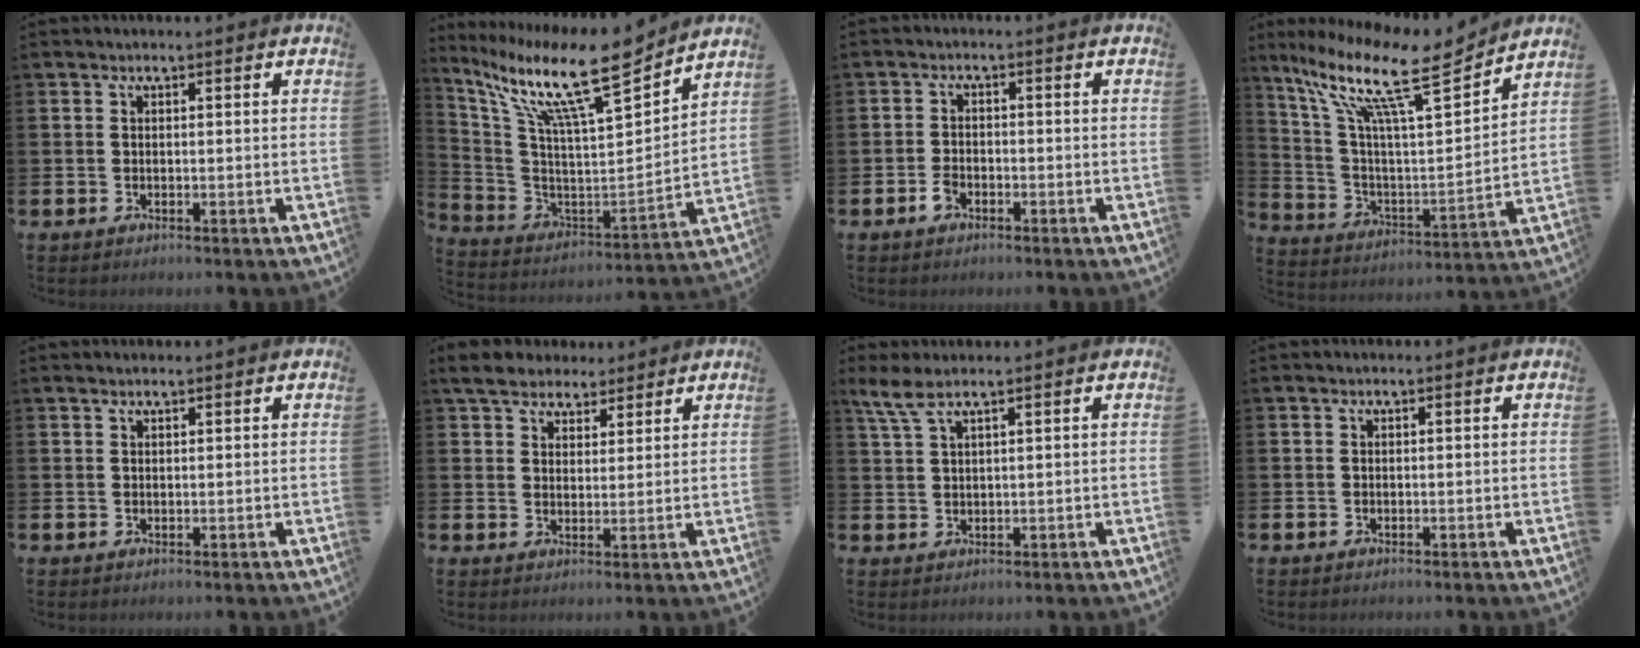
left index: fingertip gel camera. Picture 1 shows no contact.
{"total": 14.2, "force": [11.1, 1.6, 8.7], "torque": [-0.189, -0.078, 0.183]}
{"total": 1.9, "force": [-1.2, 1.1, 0.9], "torque": [-0.023, 0.006, -0.024]}
{"total": 14.1, "force": [10.0, 3.5, 9.4], "torque": [-0.203, -0.057, 0.162]}
{"total": 1.0, "force": [0.9, 0.1, 0.2], "torque": [0.000, 0.000, 0.016]}
{"total": 5.1, "force": [4.6, 2.1, 0.9], "torque": [-0.025, -0.013, 0.082]}
{"total": 3.5, "force": [2.5, 0.7, 2.4], "torque": [-0.055, 0.000, 0.047]}
{"total": 0.0}